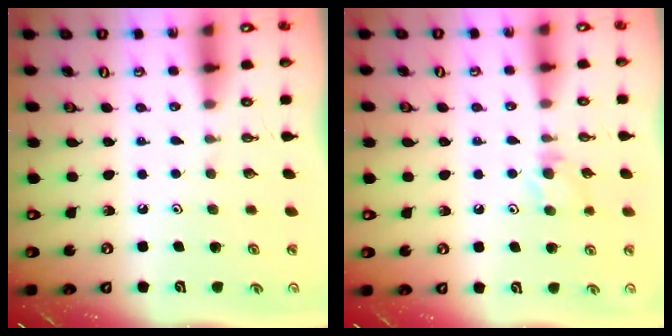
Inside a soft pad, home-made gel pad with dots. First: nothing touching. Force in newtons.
{"total": 5.2, "press": 5.1, "slide": 0.8}